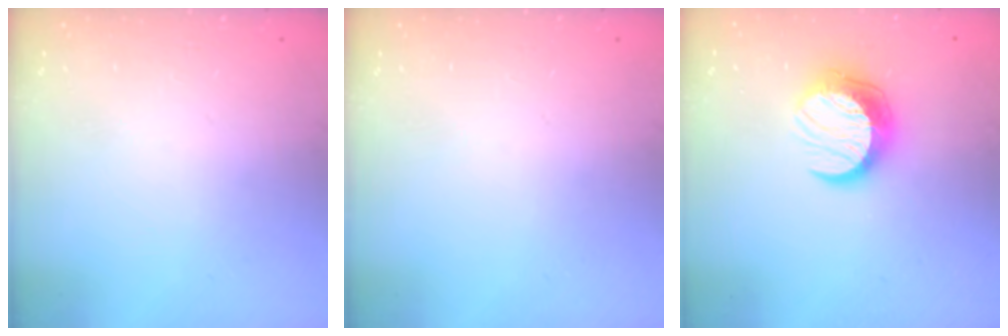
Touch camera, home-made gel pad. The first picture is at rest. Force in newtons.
{"total": 0.0}
{"total": 13.0, "press": 12.9, "slide": 0.7}